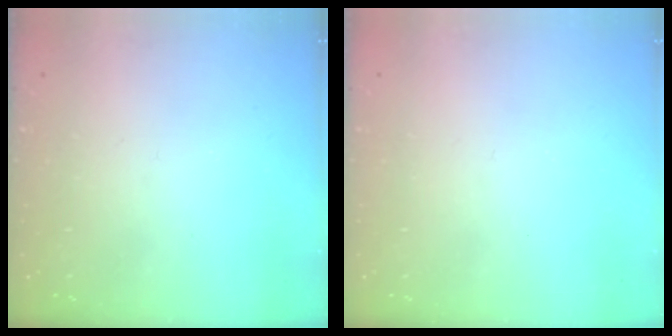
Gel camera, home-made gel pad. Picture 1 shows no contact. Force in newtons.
{"total": 0.0}